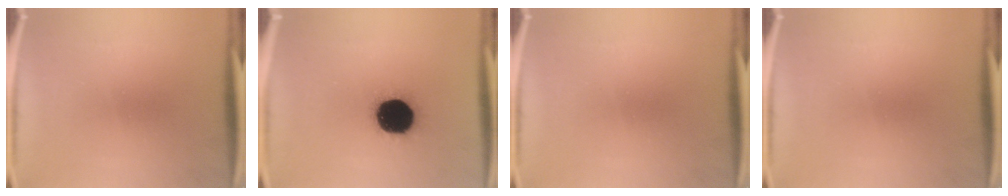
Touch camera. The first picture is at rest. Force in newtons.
{"total": 19.3}
{"total": 0.0}
{"total": 0.0}